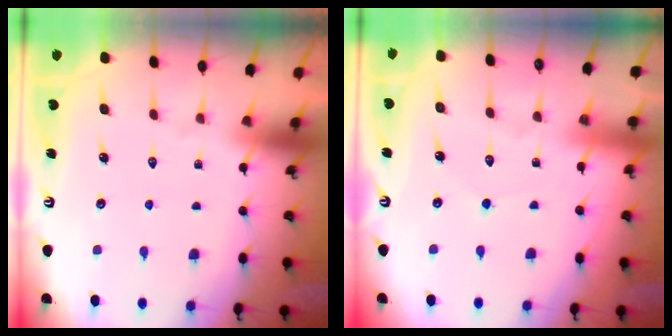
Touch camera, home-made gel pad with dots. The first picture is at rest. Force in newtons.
{"total": 3.0, "press": 3.0, "slide": 0.3}